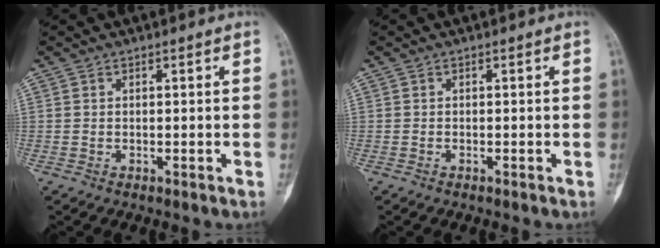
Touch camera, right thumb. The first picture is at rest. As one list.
[{"total": 0.0}]